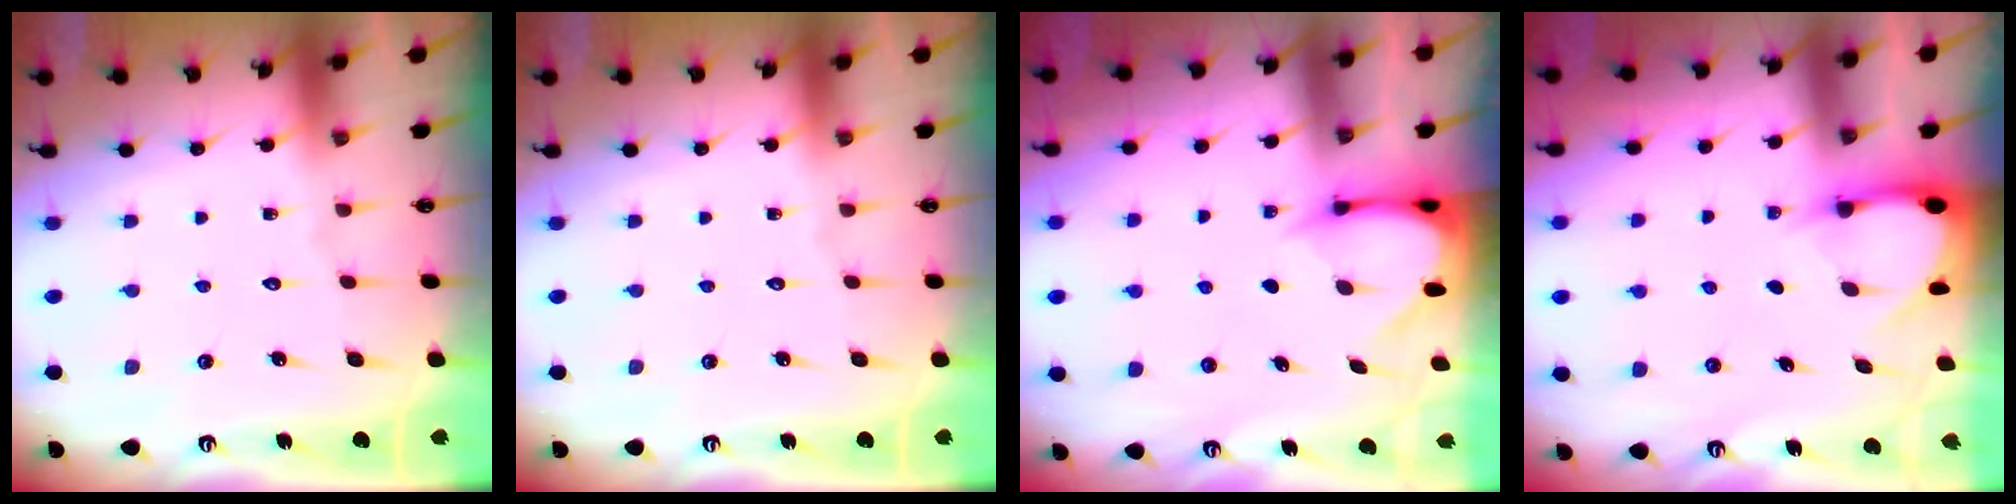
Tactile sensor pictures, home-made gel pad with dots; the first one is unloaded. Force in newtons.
{"total": 0.0}
{"total": 3.3, "press": 3.3, "slide": 0.3}
{"total": 2.9, "press": 2.9, "slide": 0.3}